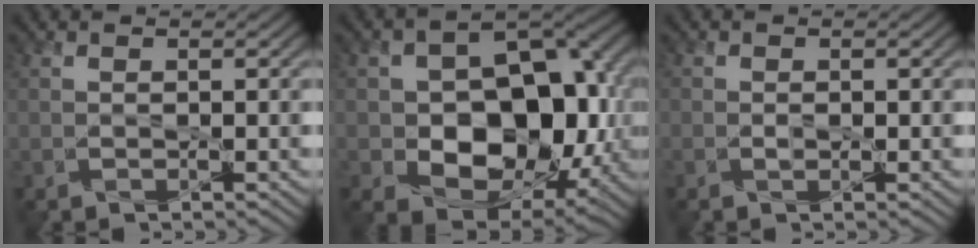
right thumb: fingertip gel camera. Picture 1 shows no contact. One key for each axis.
{"total": 14.4, "fx": -2.0, "fy": 10.0, "fz": 10.1, "tx": -0.129, "ty": -0.012, "tz": -0.037}
{"total": 0.8, "fx": -0.3, "fy": 0.5, "fz": 0.5, "tx": -0.009, "ty": 0.001, "tz": -0.009}